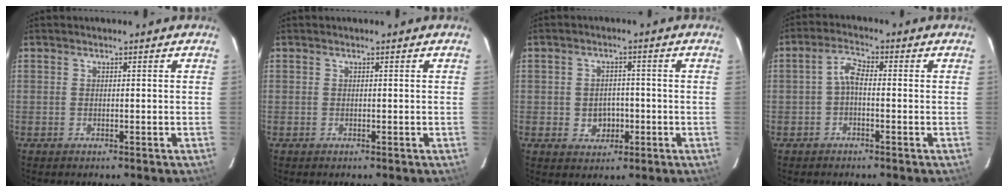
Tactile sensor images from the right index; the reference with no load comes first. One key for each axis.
{"total": 0.0}
{"total": 4.2, "fx": -0.9, "fy": 3.7, "fz": 1.8, "tx": -0.036, "ty": 0.007, "tz": -0.002}
{"total": 3.0, "fx": -0.8, "fy": 1.3, "fz": 2.6, "tx": -0.056, "ty": 0.012, "tz": -0.019}